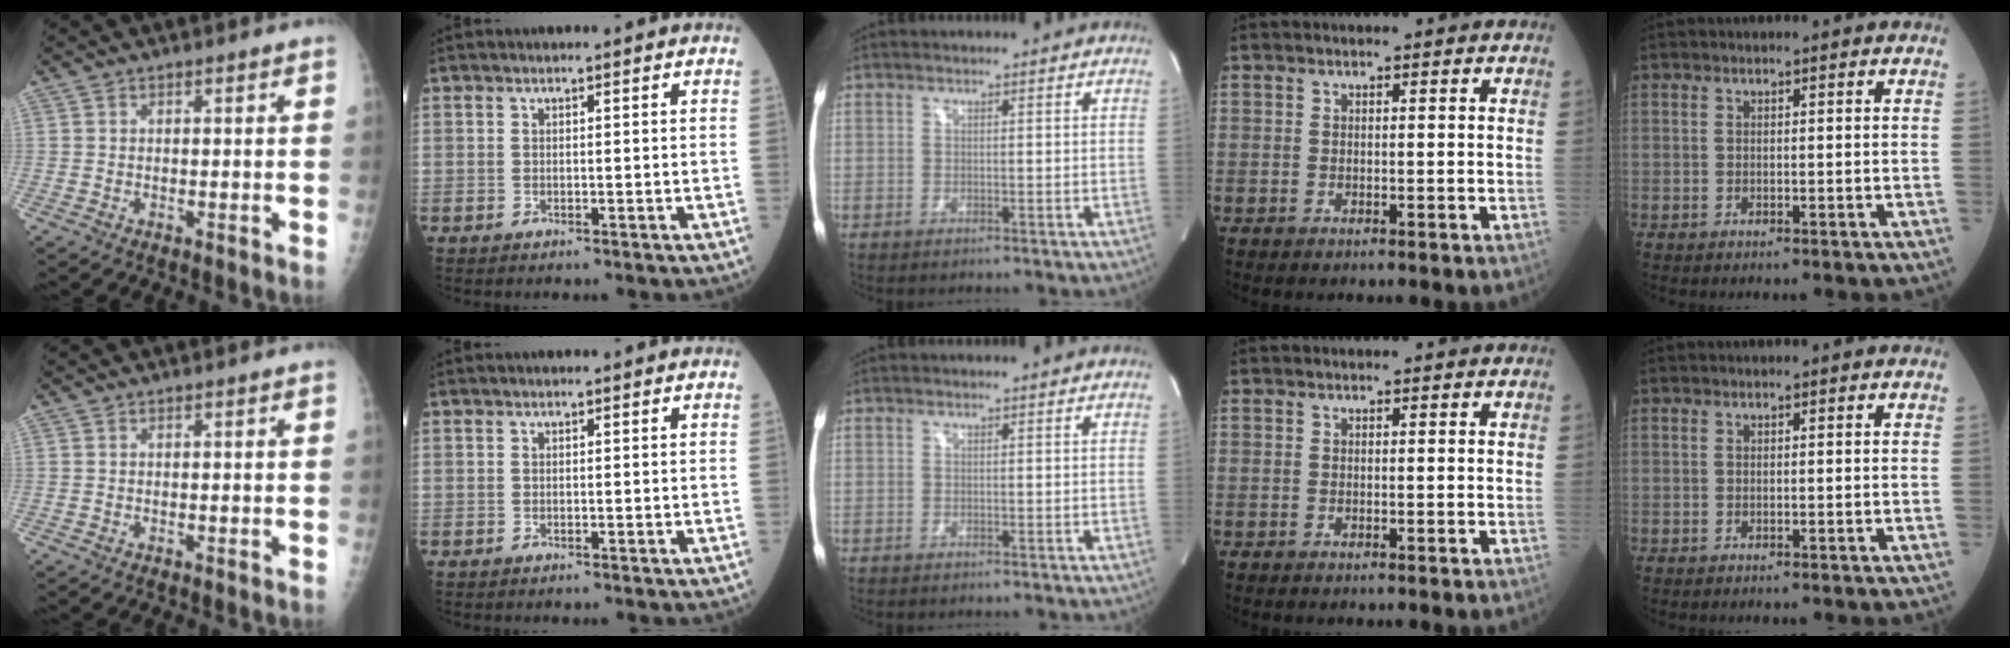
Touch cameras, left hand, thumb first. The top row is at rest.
{}